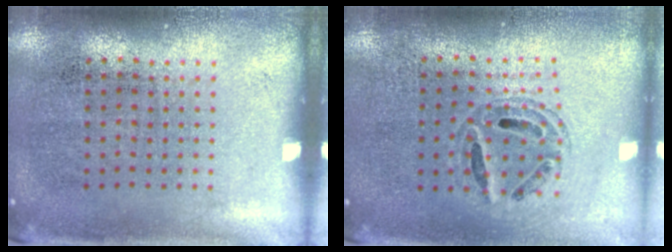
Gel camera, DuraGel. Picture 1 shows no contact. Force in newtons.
{"total": 0.6, "press": 0.6, "slide": 0.2}